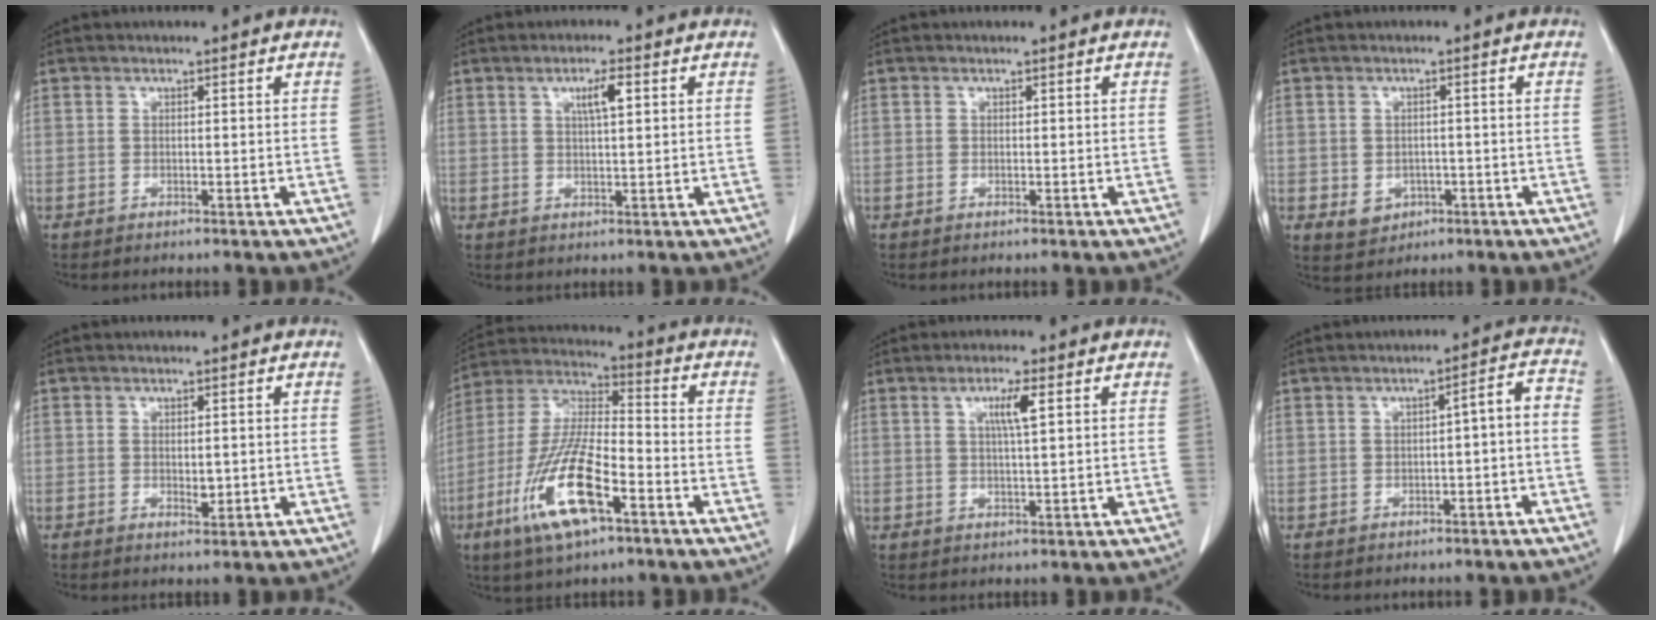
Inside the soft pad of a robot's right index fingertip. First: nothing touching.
{"total": 3.4, "force": [1.4, 0.3, 3.1], "torque": [-0.054, 0.000, 0.024]}
{"total": 0.0}
{"total": 3.6, "force": [-1.1, 3.1, 1.4], "torque": [-0.018, 0.002, -0.002]}
{"total": 1.7, "force": [-0.1, 0.8, 1.5], "torque": [-0.025, -0.004, 0.003]}
{"total": 15.6, "force": [-7.1, 3.7, 13.4], "torque": [-0.282, -0.013, -0.129]}
{"total": 3.8, "force": [1.4, -0.2, 3.5], "torque": [-0.063, -0.001, 0.024]}
{"total": 3.9, "force": [-1.3, 0.6, 3.6], "torque": [-0.046, 0.020, -0.016]}